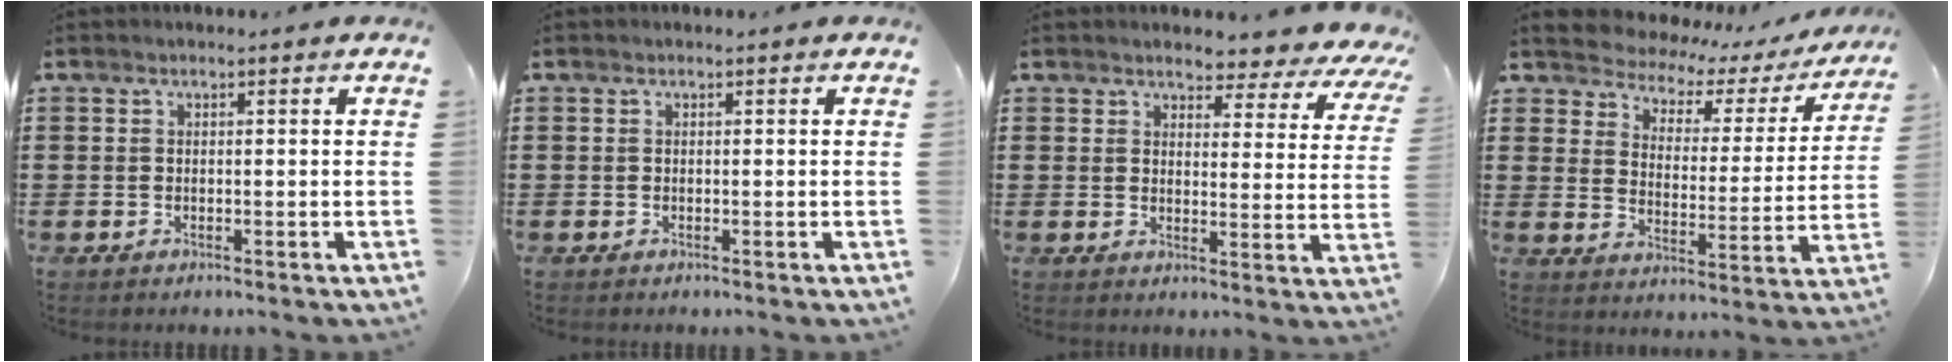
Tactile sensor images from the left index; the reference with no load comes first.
{"total": 0.0}
{"total": 3.7, "force": [3.6, 0.7, 0.8], "torque": [-0.028, -0.025, 0.058]}
{"total": 3.7, "force": [3.3, 1.4, 0.5], "torque": [-0.036, -0.027, 0.048]}